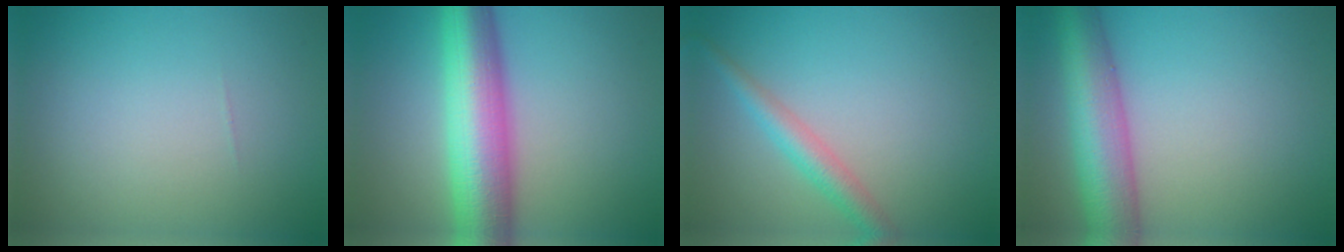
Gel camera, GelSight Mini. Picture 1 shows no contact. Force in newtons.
{"total": 10.2, "press": 10.2, "slide": 0.3}
{"total": 2.7, "press": 2.7, "slide": 0.1}
{"total": 8.1, "press": 8.1, "slide": 0.2}